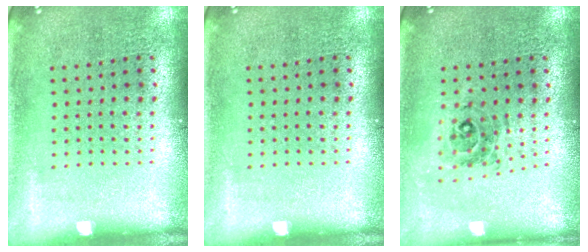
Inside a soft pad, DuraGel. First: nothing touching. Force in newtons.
{"total": 0.0}
{"total": 0.7, "press": 0.7, "slide": 0.1}